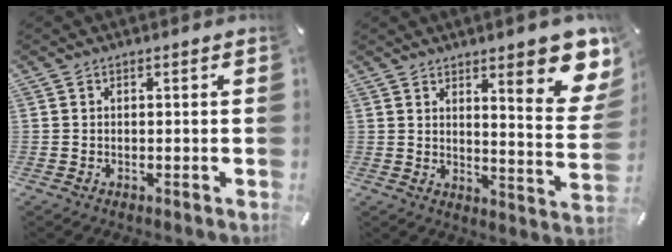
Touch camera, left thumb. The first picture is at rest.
{"total": 14.2, "force": [8.5, 3.4, 10.9], "torque": [-0.140, -0.063, 0.133]}